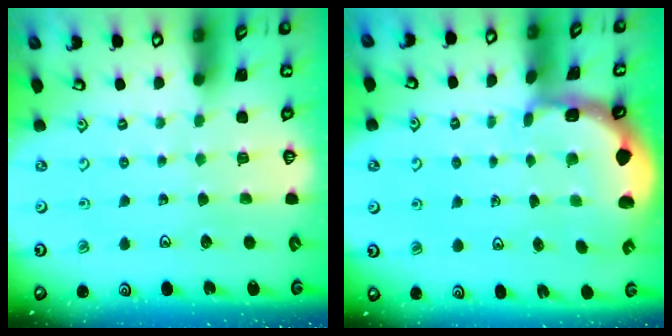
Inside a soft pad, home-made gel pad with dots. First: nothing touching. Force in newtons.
{"total": 1.8, "press": 1.6, "slide": 0.7}